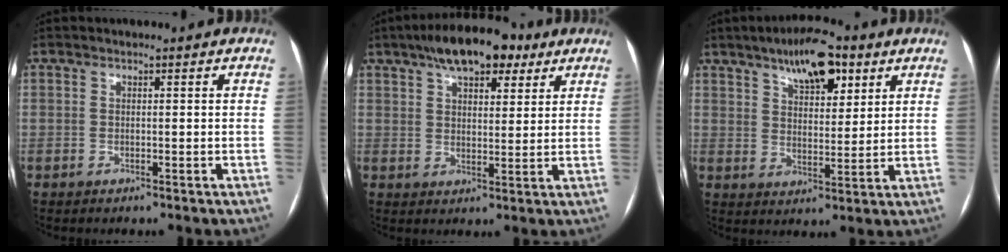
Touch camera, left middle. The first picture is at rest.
{"total": 12.2, "force": [7.8, 4.9, 8.0], "torque": [-0.129, 0.032, 0.125]}
{"total": 10.3, "force": [6.2, 4.0, 7.2], "torque": [-0.113, 0.013, 0.102]}